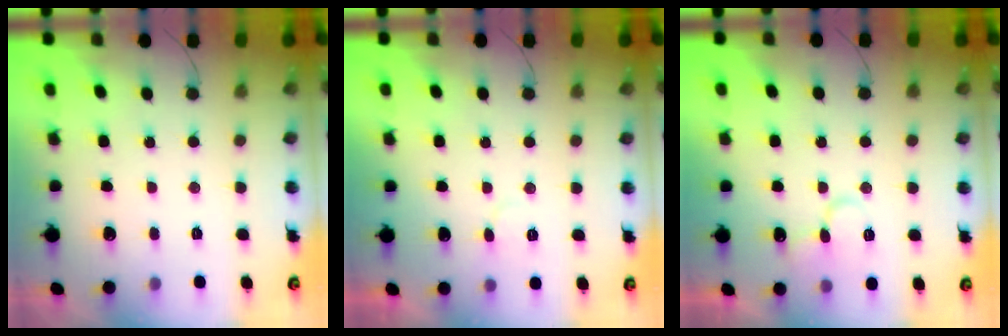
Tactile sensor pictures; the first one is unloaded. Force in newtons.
{"total": 6.5, "press": 6.5, "slide": 0.7}
{"total": 10.4, "press": 10.3, "slide": 1.3}